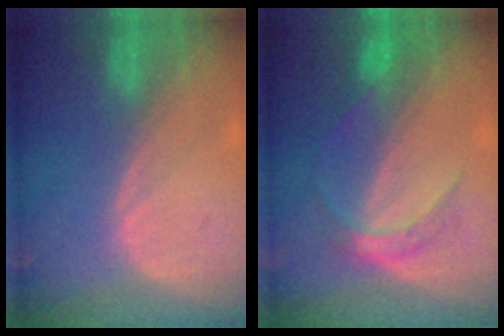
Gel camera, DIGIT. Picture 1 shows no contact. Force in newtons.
{"total": 4.8, "press": 4.6, "slide": 1.1}